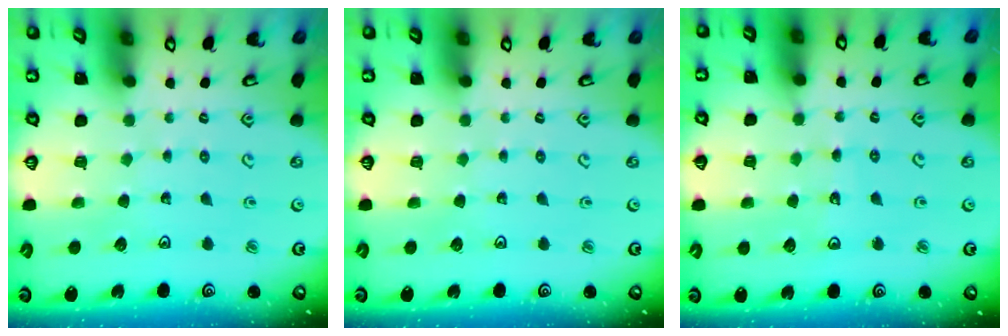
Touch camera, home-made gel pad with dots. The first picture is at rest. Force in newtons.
{"total": 0.0}
{"total": 6.0, "press": 5.4, "slide": 2.7}